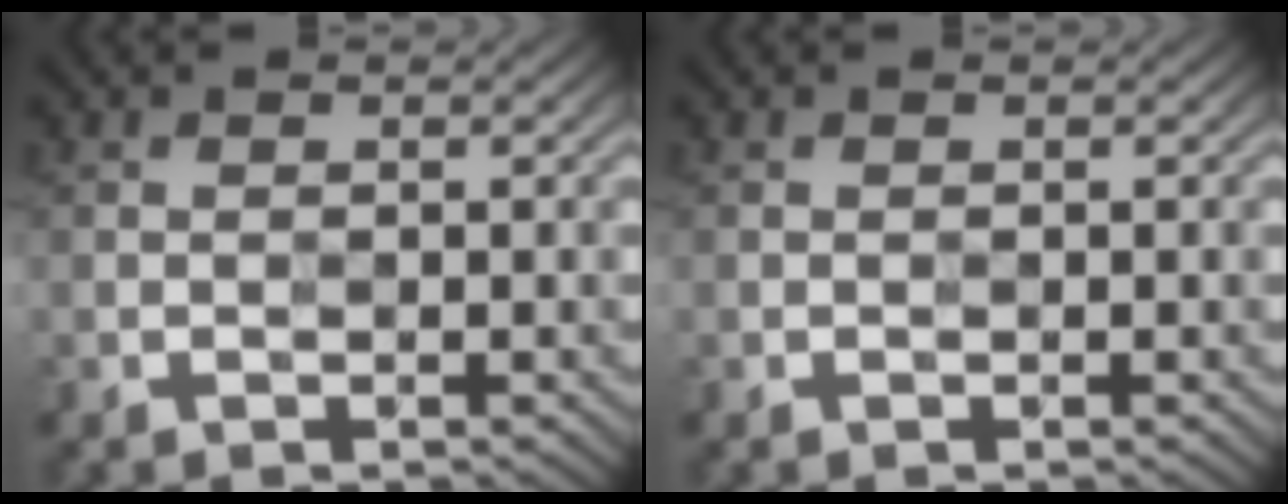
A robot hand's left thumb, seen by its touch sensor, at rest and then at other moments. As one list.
[{"total": 0.0}]